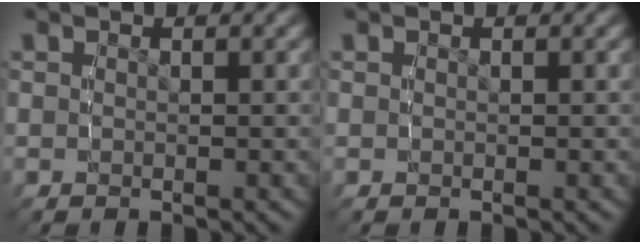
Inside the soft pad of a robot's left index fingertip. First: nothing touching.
{"total": 0.0}